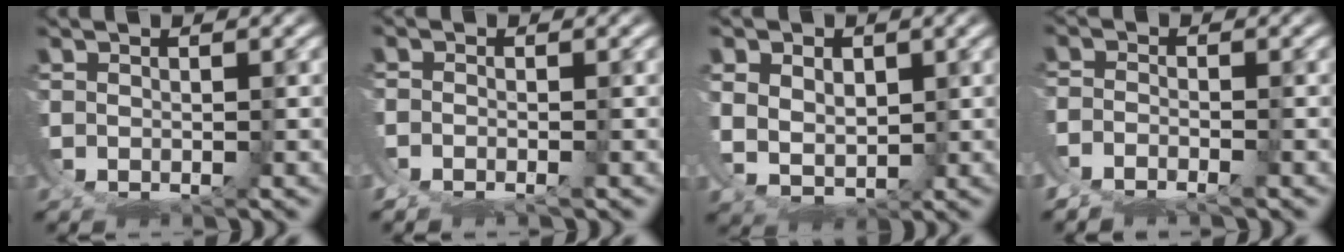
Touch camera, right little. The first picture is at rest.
{"total": 1.7, "force": [-1.5, 0.7, 0.4], "torque": [-0.009, -0.004, -0.033]}
{"total": 5.7, "force": [-0.1, 4.6, 3.3], "torque": [-0.083, -0.039, 0.014]}
{"total": 3.6, "force": [-2.9, 1.9, 1.0], "torque": [-0.017, -0.010, -0.058]}